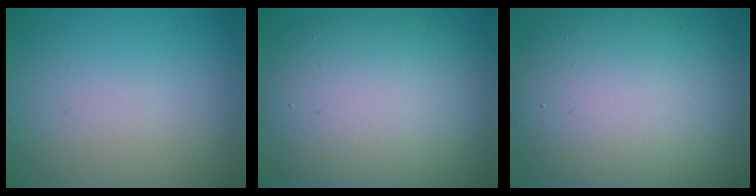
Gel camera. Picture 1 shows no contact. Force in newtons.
{"total": 11.0, "press": 11.0, "slide": 0.8}
{"total": 13.8, "press": 13.7, "slide": 0.7}